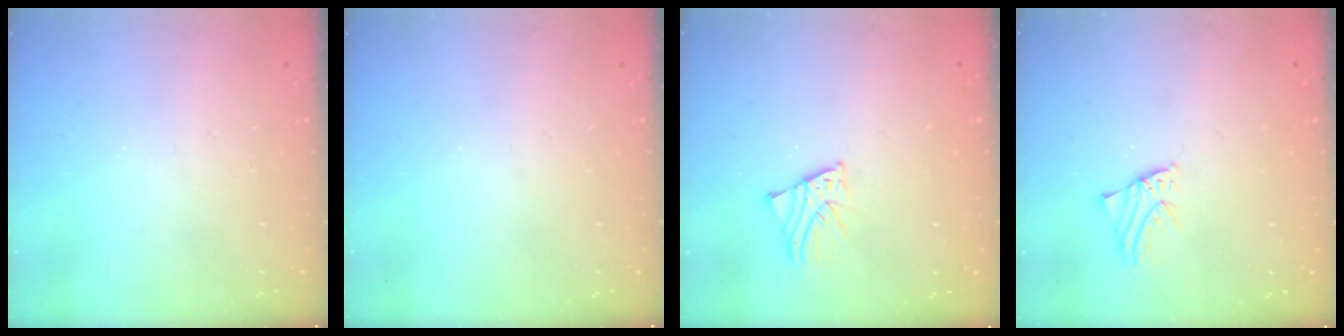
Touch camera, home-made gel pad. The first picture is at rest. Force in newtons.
{"total": 0.0}
{"total": 2.3, "press": 2.3, "slide": 0.2}
{"total": 0.9, "press": 0.9, "slide": 0.0}